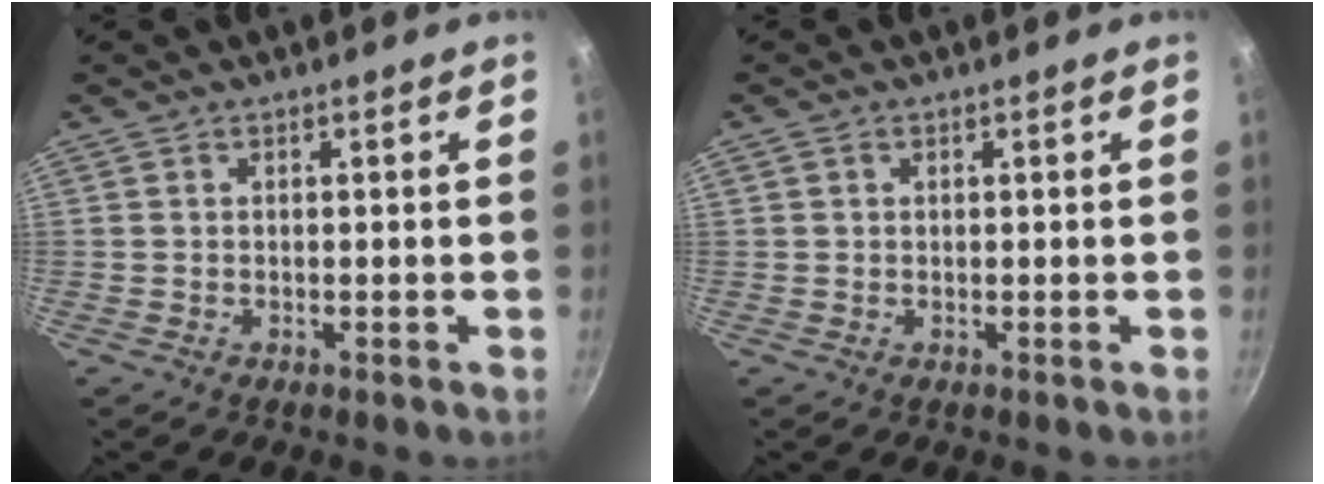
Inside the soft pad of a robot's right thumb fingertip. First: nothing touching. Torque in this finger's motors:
{"motor_torque": [-0.41, -0.36, -0.32, 0.12, -0.02]}